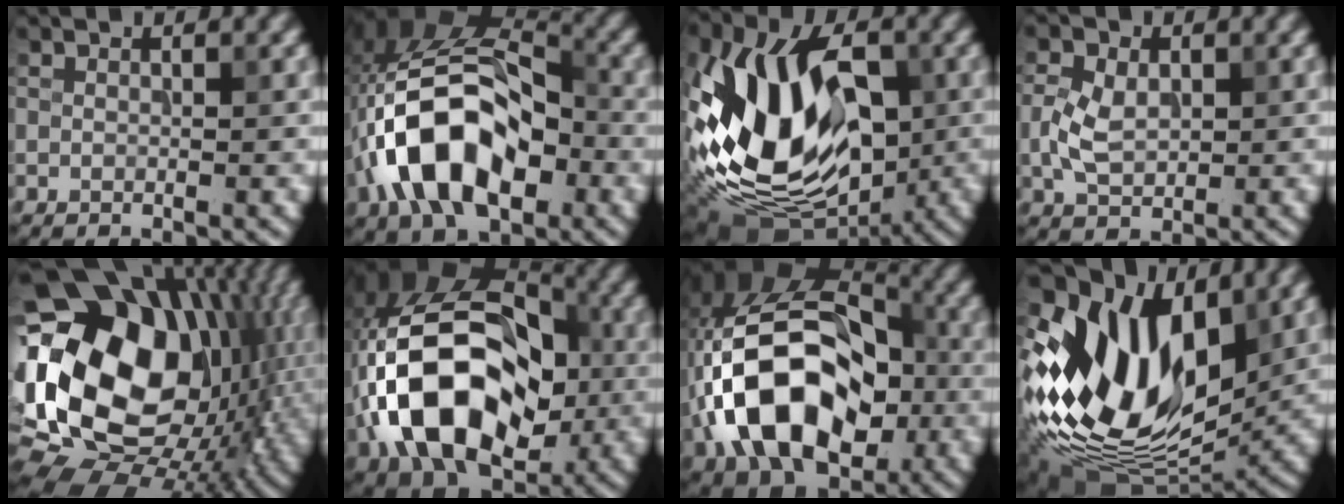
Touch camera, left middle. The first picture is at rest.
{"total": 12.4, "force": [-3.8, 7.5, 9.1], "torque": [-0.178, 0.009, -0.076]}
{"total": 15.5, "force": [-1.5, 10.3, 11.5], "torque": [-0.228, -0.003, -0.037]}
{"total": 3.8, "force": [0.1, 2.7, 2.7], "torque": [-0.057, 0.003, 0.001]}
{"total": 21.3, "force": [1.6, 14.9, 15.0], "torque": [-0.270, 0.019, 0.039]}
{"total": 15.7, "force": [-2.8, 10.6, 11.2], "torque": [-0.195, 0.004, -0.065]}
{"total": 14.6, "force": [-3.1, 9.7, 10.4], "torque": [-0.183, 0.005, -0.068]}
{"total": 14.3, "force": [1.3, 9.5, 10.5], "torque": [-0.198, 0.008, 0.006]}